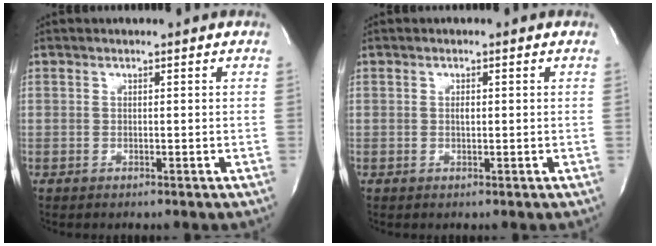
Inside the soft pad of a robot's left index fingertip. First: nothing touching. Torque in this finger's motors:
{"motor_torque": [0.30, 0.09, 0.04, 0.00]}